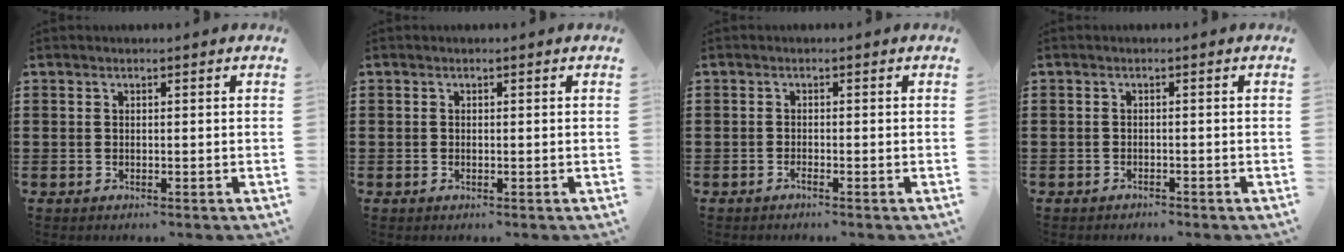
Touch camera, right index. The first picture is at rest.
{"total": 0.0}
{"total": 0.8, "force": [-0.7, 0.0, 0.4], "torque": [-0.009, -0.002, -0.014]}
{"total": 1.0, "force": [-1.0, 0.2, 0.0], "torque": [-0.004, 0.001, -0.022]}